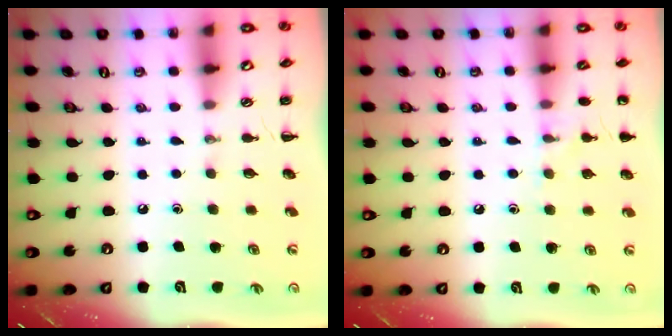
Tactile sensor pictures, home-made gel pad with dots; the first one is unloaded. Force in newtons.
{"total": 6.8, "press": 6.5, "slide": 2.1}